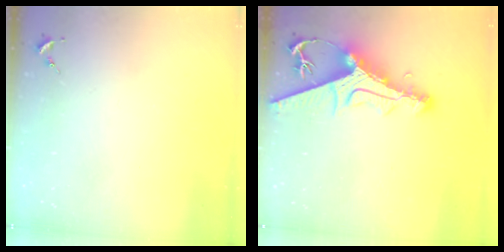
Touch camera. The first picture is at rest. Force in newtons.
{"total": 11.8, "press": 11.8, "slide": 1.4}